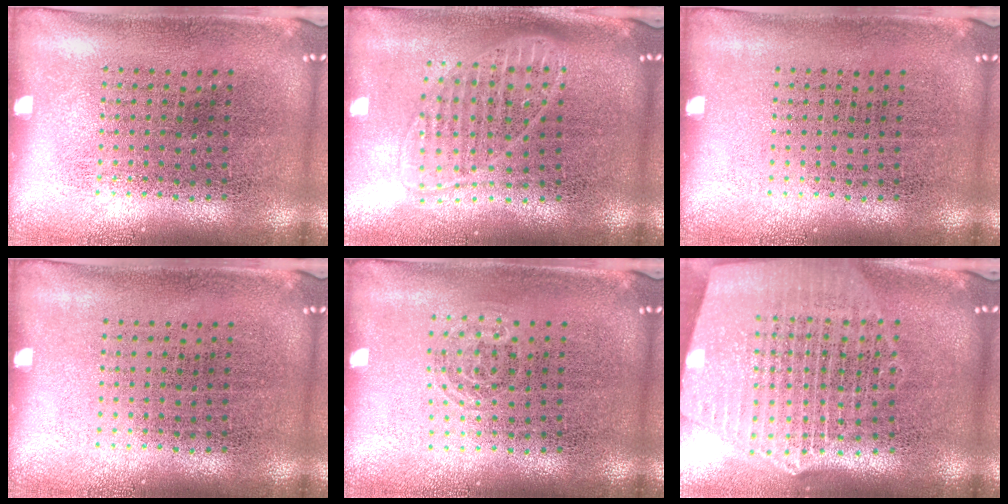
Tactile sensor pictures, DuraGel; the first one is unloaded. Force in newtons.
{"total": 1.8, "press": 1.5, "slide": 1.0}
{"total": 0.0}
{"total": 0.0}
{"total": 0.7, "press": 0.5, "slide": 0.5}
{"total": 2.8, "press": 2.3, "slide": 1.5}